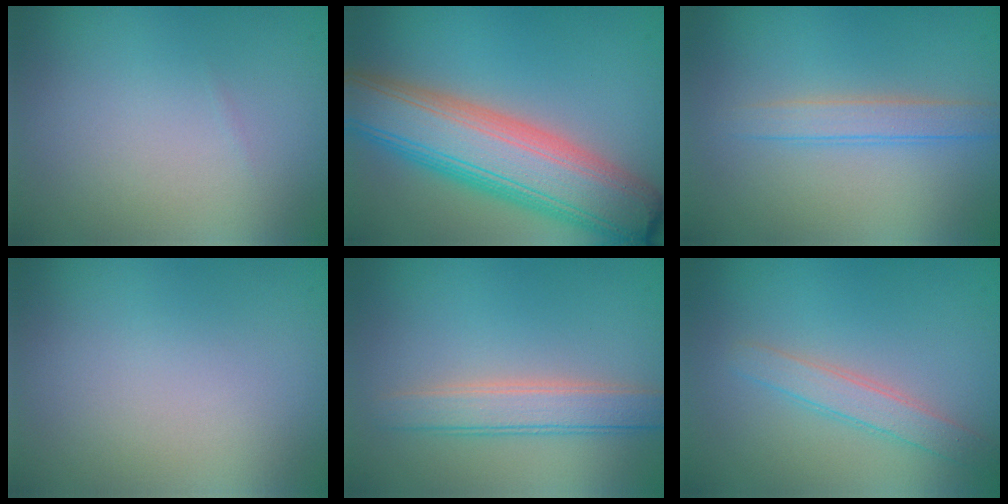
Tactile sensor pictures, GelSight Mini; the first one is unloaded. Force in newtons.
{"total": 10.2, "press": 10.2, "slide": 0.5}
{"total": 2.1, "press": 2.1, "slide": 0.1}
{"total": 0.0}
{"total": 3.2, "press": 3.2, "slide": 0.2}
{"total": 2.3, "press": 2.3, "slide": 0.1}